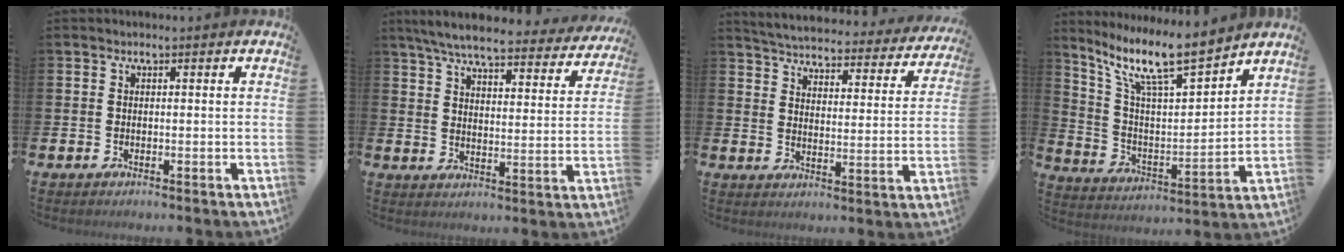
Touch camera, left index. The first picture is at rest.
{"total": 6.6, "force": [5.9, 1.0, 2.7], "torque": [-0.073, -0.036, 0.098]}
{"total": 4.5, "force": [4.4, 0.6, 0.8], "torque": [-0.044, -0.038, 0.072]}
{"total": 11.3, "force": [9.3, 1.9, 6.2], "torque": [-0.149, -0.055, 0.158]}